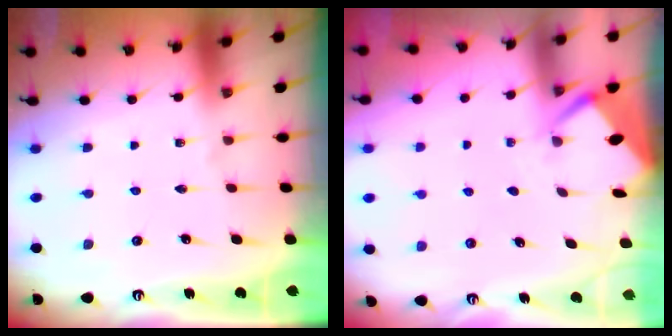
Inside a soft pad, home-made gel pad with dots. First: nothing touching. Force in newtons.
{"total": 2.7, "press": 2.6, "slide": 0.4}